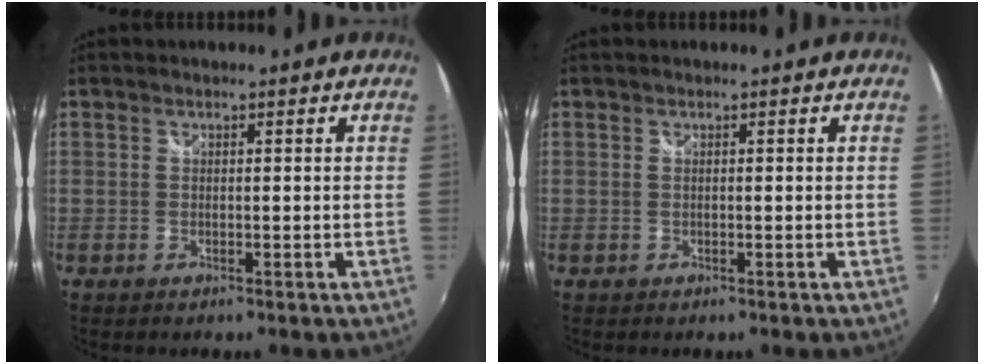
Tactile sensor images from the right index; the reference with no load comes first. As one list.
[{"total": 0.0}]